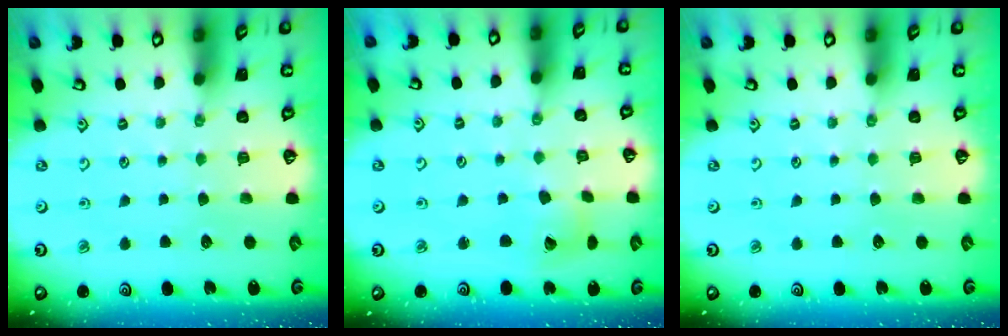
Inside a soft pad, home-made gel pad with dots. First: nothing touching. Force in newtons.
{"total": 6.6, "press": 6.6, "slide": 0.8}
{"total": 0.0}